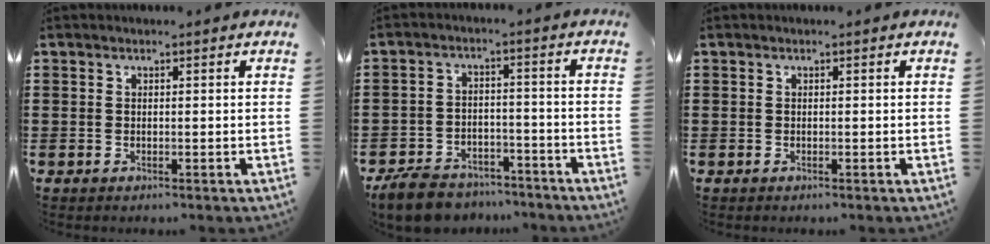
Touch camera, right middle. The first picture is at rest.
{"total": 6.2, "force": [-5.9, 1.6, 1.3], "torque": [-0.036, 0.012, -0.119]}
{"total": 0.0}